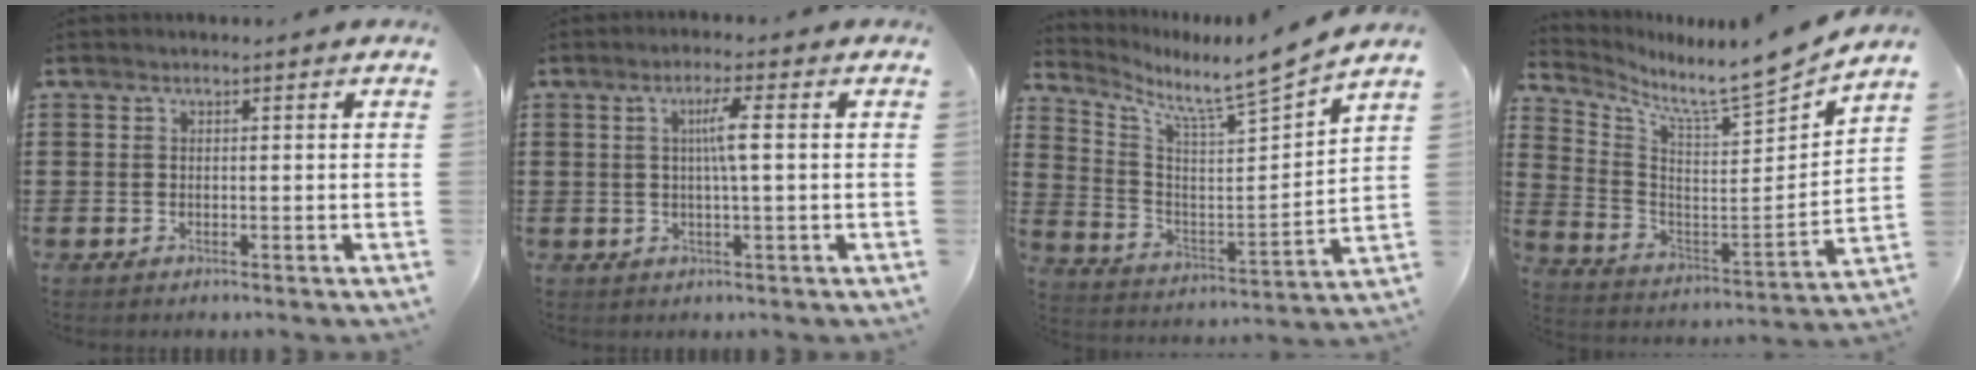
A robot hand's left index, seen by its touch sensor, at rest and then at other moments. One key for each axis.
{"total": 4.1, "fx": 0.6, "fy": 0.1, "fz": 4.0, "tx": -0.078, "ty": 0.002, "tz": 0.006}
{"total": 6.5, "fx": 6.0, "fy": -0.4, "fz": 2.5, "tx": -0.073, "ty": -0.060, "tz": 0.086}
{"total": 6.8, "fx": 6.6, "fy": -0.5, "fz": 1.9, "tx": -0.069, "ty": -0.072, "tz": 0.099}